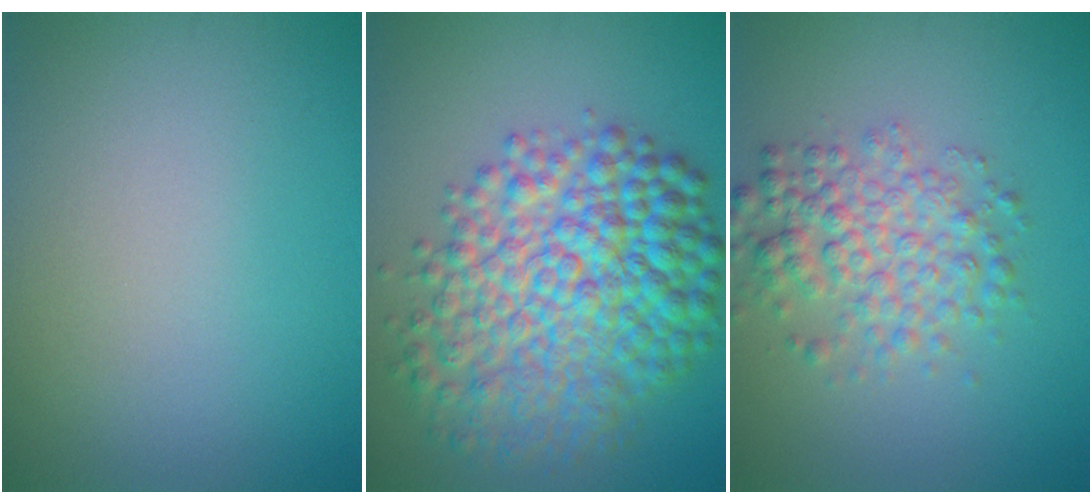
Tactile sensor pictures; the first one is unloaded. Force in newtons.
{"total": 9.7, "press": 9.7, "slide": 0.2}
{"total": 4.3, "press": 4.3, "slide": 0.1}